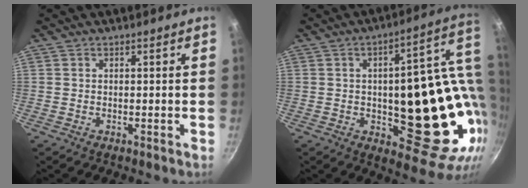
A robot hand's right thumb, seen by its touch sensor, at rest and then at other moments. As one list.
[{"total": 24.1, "force": [2.2, 11.1, 21.3], "torque": [-0.234, -0.018, 0.043]}]